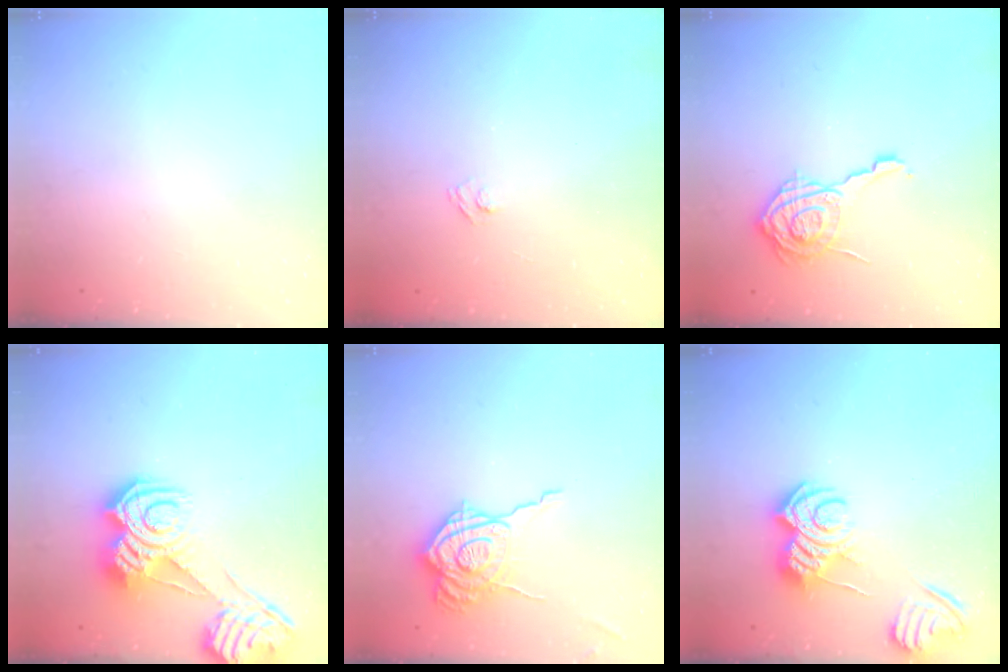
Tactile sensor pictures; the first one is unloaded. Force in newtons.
{"total": 2.7, "press": 2.5, "slide": 0.9}
{"total": 12.8, "press": 12.8, "slide": 0.9}
{"total": 12.3, "press": 12.2, "slide": 1.2}
{"total": 16.3, "press": 16.3, "slide": 1.1}
{"total": 8.2, "press": 8.2, "slide": 0.9}